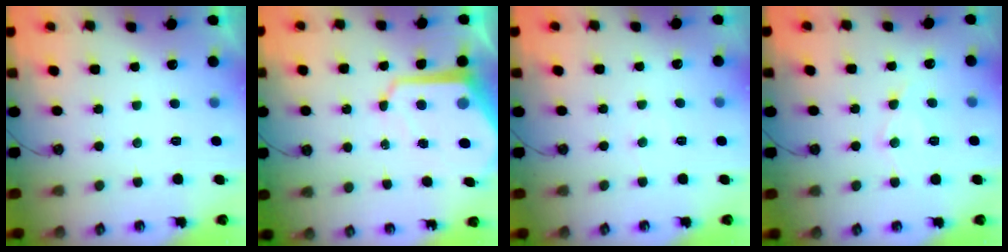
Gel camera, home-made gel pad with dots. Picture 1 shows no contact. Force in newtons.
{"total": 11.4, "press": 11.3, "slide": 1.1}
{"total": 3.3, "press": 3.2, "slide": 0.4}
{"total": 9.1, "press": 9.0, "slide": 0.8}